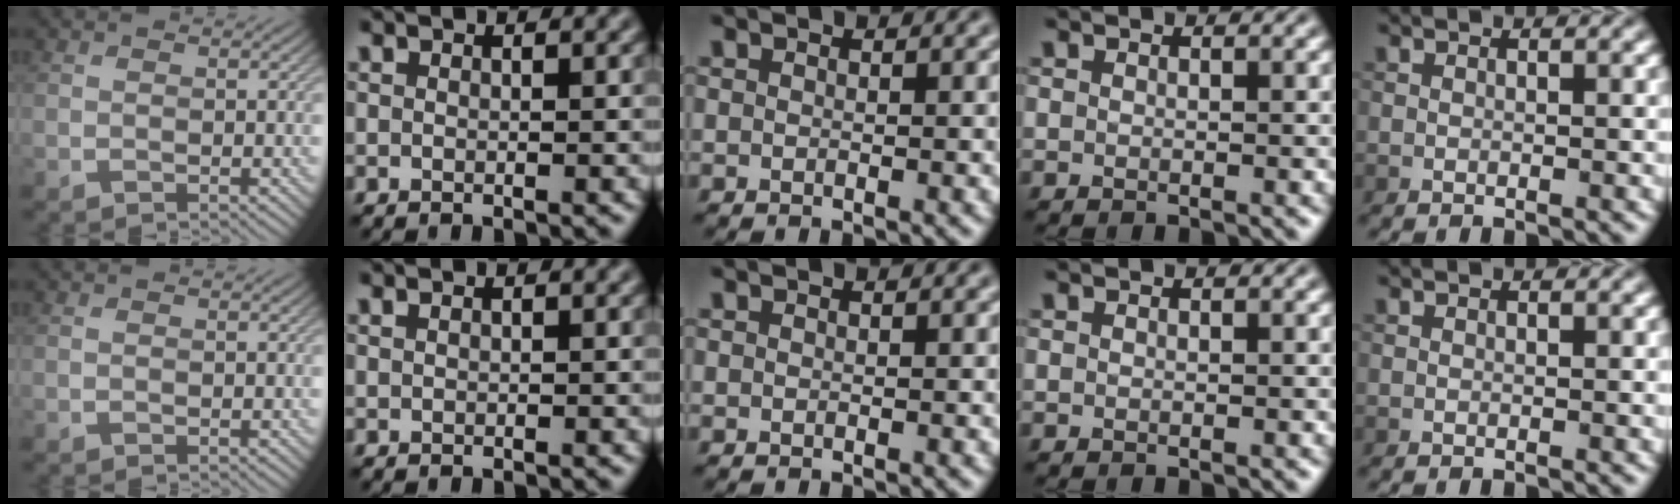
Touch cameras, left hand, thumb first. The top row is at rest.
{}